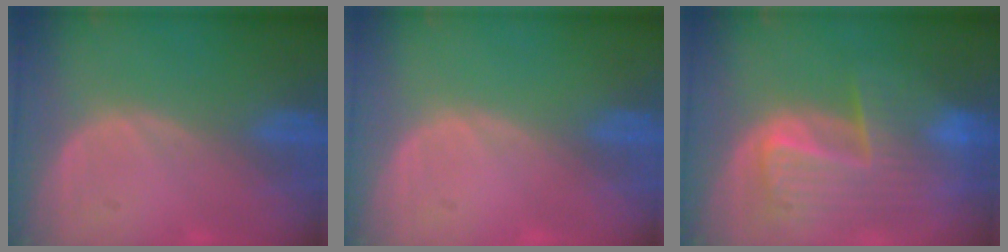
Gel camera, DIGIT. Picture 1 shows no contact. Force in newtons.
{"total": 0.0}
{"total": 10.0, "press": 8.7, "slide": 5.0}